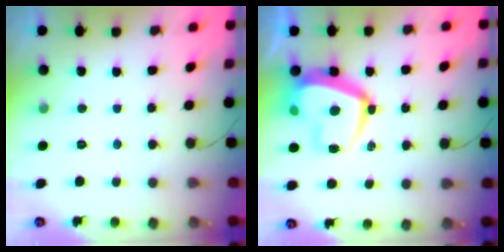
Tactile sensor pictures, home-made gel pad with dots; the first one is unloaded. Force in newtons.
{"total": 15.8, "press": 15.8, "slide": 1.3}